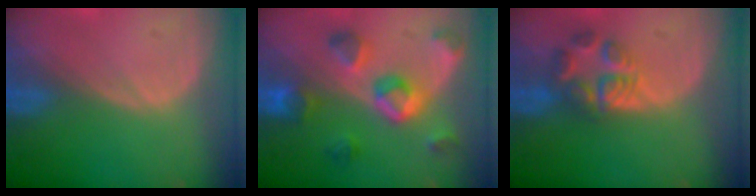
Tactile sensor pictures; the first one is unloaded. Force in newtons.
{"total": 8.0, "press": 7.9, "slide": 1.3}
{"total": 5.5, "press": 5.5, "slide": 0.9}